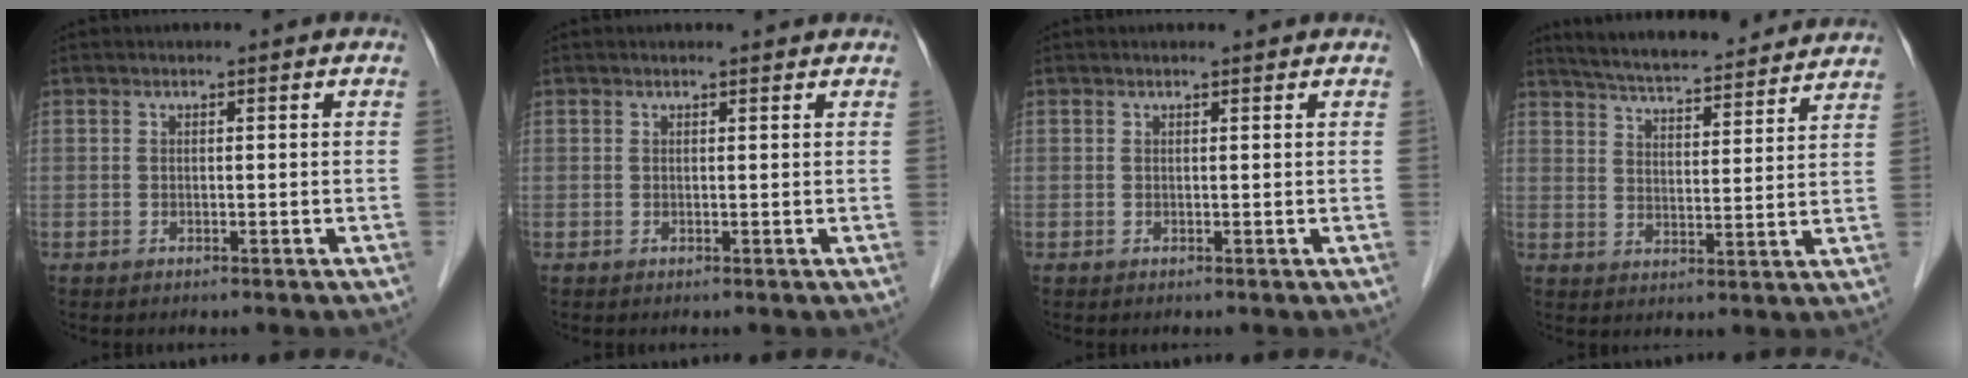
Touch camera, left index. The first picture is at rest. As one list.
[{"total": 0.8, "force": [0.8, 0.0, 0.1], "torque": [-0.013, -0.002, 0.007]}, {"total": 0.6, "force": [0.6, 0.0, 0.1], "torque": [-0.011, -0.001, 0.005]}, {"total": 18.3, "force": [16.9, 2.5, 6.6], "torque": [-0.100, 0.016, 0.232]}]